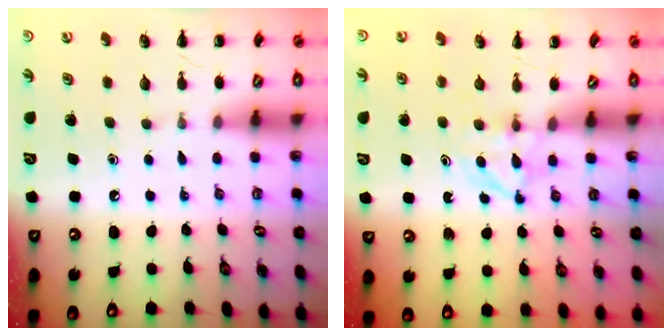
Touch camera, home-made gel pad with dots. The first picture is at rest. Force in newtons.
{"total": 3.5, "press": 3.3, "slide": 1.1}